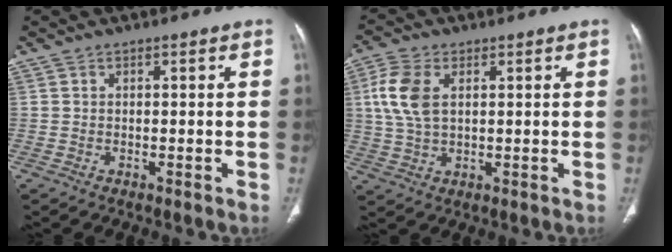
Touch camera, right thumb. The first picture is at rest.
{"total": 8.3, "force": [2.1, 4.8, 6.4], "torque": [-0.149, 0.005, 0.043]}